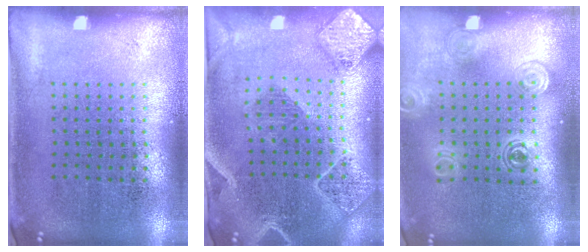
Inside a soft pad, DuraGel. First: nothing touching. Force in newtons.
{"total": 2.4, "press": 2.2, "slide": 0.9}
{"total": 1.5, "press": 1.3, "slide": 0.8}